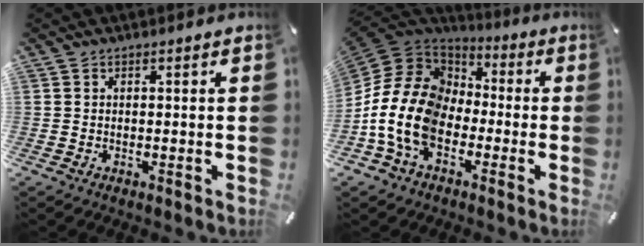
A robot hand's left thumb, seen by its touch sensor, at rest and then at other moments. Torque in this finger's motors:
{"motor_torque": [0.26, 2.46, 2.11, 0.66, 0.34]}